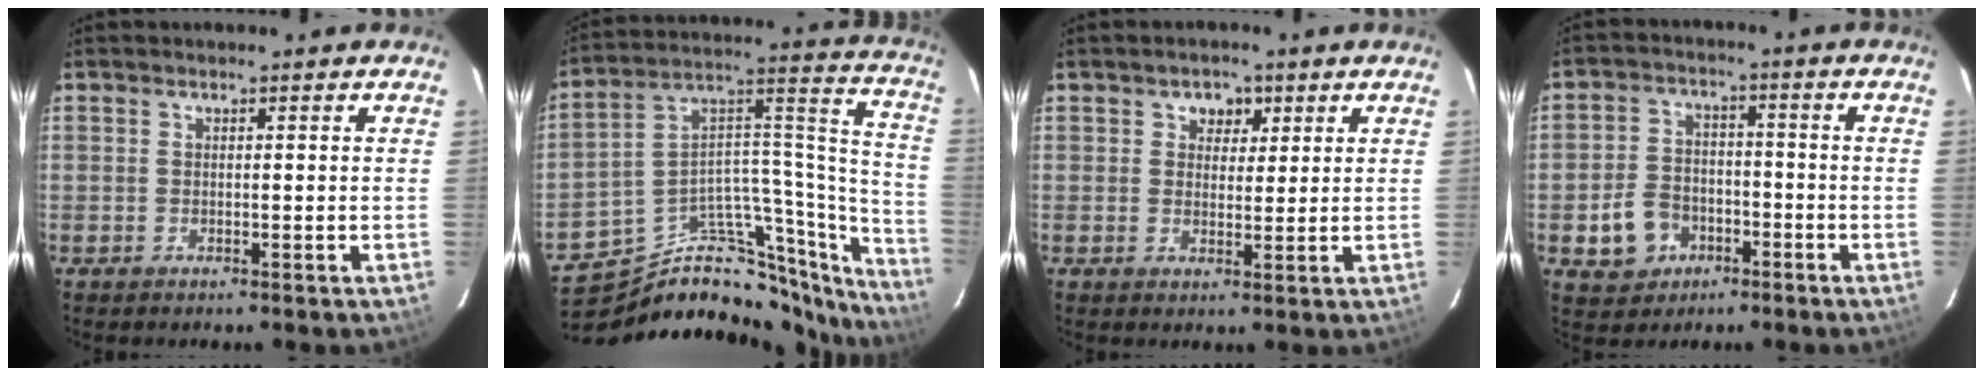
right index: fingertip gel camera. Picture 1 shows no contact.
{"total": 28.6, "force": [-24.6, 9.0, 11.5], "torque": [-0.101, 0.071, -0.381]}
{"total": 3.6, "force": [1.7, 2.9, 1.2], "torque": [-0.006, 0.007, 0.027]}
{"total": 8.1, "force": [-3.5, 6.7, 3.1], "torque": [-0.089, 0.022, -0.043]}